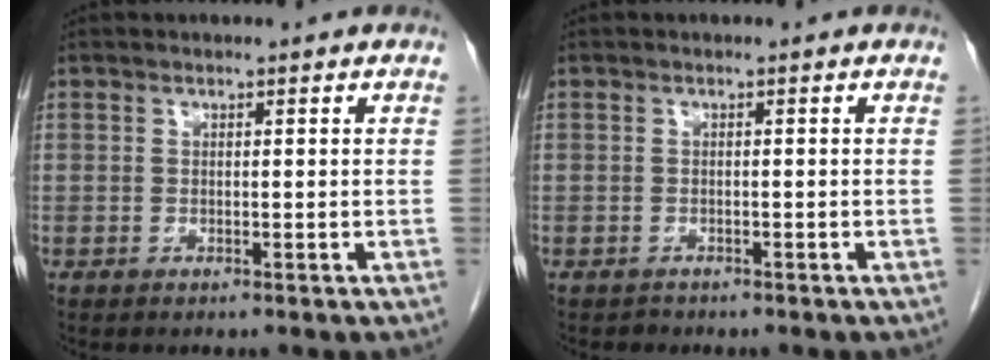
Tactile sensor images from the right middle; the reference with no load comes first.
{"total": 0.7, "force": [-0.6, 0.4, -0.1], "torque": [-0.006, 0.000, -0.013]}